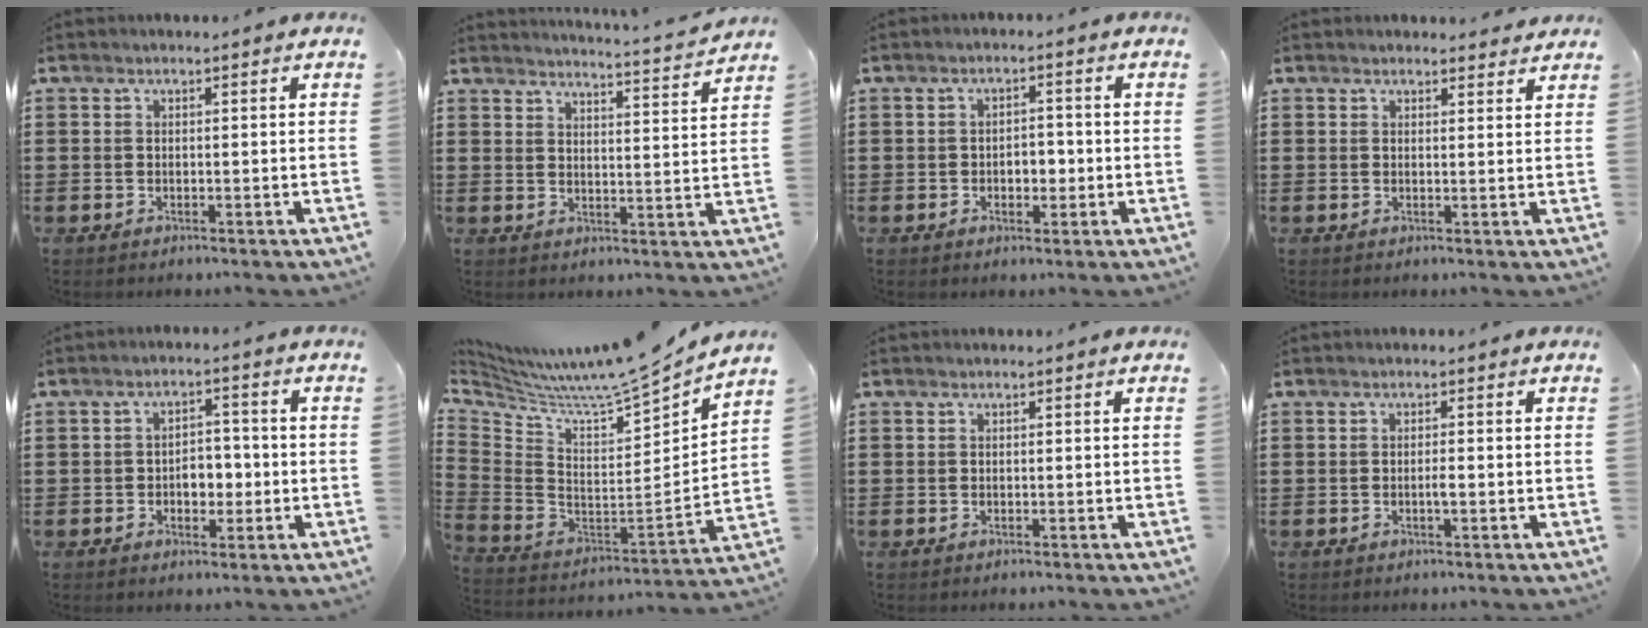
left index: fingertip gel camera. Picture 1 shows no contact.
{"total": 3.4, "force": [3.3, -0.7, 0.6], "torque": [-0.020, -0.033, 0.051]}
{"total": 3.0, "force": [-0.8, 1.9, 2.1], "torque": [-0.037, 0.002, -0.020]}
{"total": 1.7, "force": [1.6, 0.5, 0.1], "torque": [0.002, -0.001, 0.030]}
{"total": 4.1, "force": [-0.9, 2.8, 2.9], "torque": [-0.046, 0.001, -0.025]}
{"total": 6.6, "force": [6.2, -1.0, 2.0], "torque": [-0.075, -0.067, 0.089]}
{"total": 0.0}
{"total": 1.4, "force": [-0.3, 0.3, 1.3], "torque": [-0.026, -0.002, -0.006]}